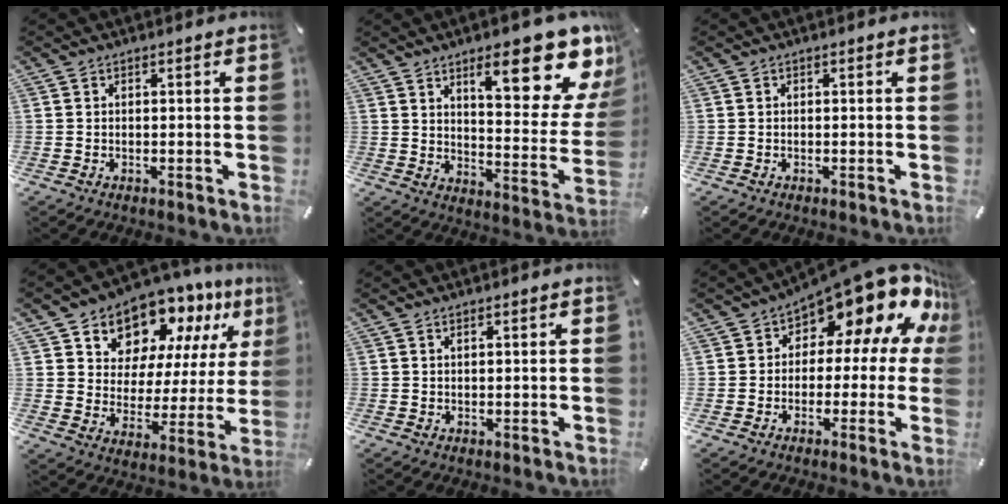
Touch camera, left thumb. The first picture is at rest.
{"total": 18.9, "force": [12.0, 6.3, 13.1], "torque": [-0.160, -0.093, 0.188]}
{"total": 0.0}
{"total": 12.3, "force": [10.6, 6.2, 0.9], "torque": [-0.031, -0.110, 0.193]}
{"total": 0.8, "force": [0.5, 0.1, 0.6], "torque": [-0.012, -0.002, 0.009]}
{"total": 15.0, "force": [9.2, 7.6, 9.0], "torque": [-0.135, -0.078, 0.157]}